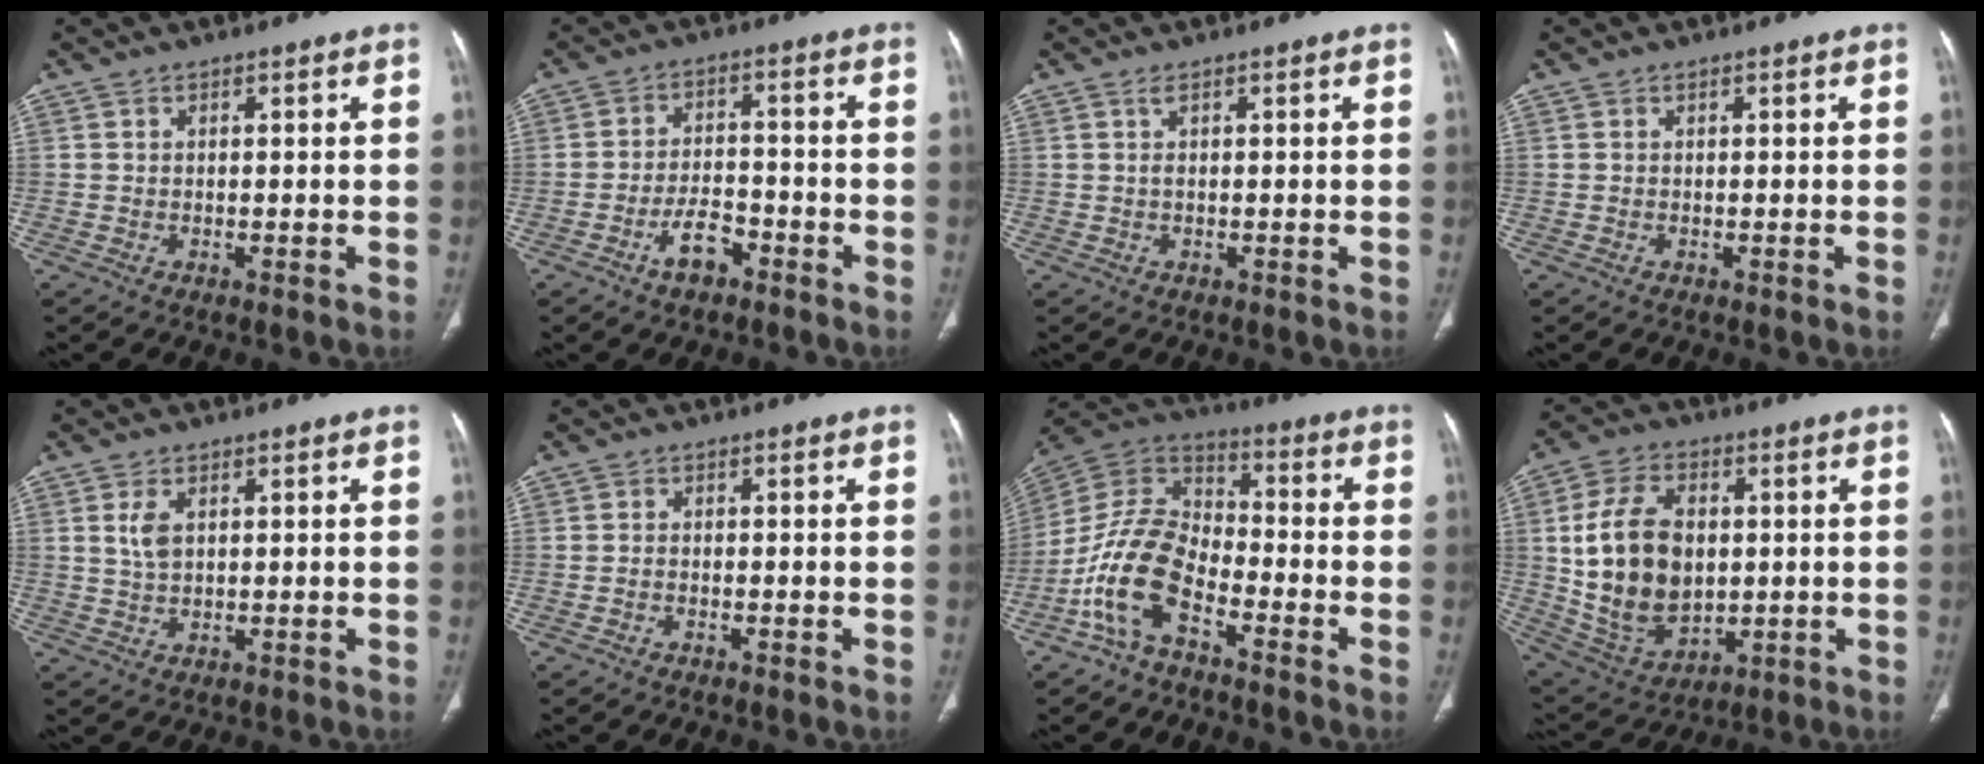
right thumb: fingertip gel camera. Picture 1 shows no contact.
{"total": 5.8, "force": [-3.5, 2.9, 3.6], "torque": [-0.054, 0.030, -0.063]}
{"total": 0.8, "force": [0.3, 0.1, 0.7], "torque": [-0.016, 0.006, 0.007]}
{"total": 0.0}
{"total": 3.4, "force": [1.1, 1.9, 2.7], "torque": [-0.056, -0.003, 0.025]}
{"total": 0.7, "force": [-0.4, 0.4, 0.4], "torque": [-0.002, 0.004, -0.012]}
{"total": 13.2, "force": [-6.6, 6.8, 9.2], "torque": [-0.175, 0.061, -0.141]}
{"total": 18.6, "force": [1.2, 12.5, 13.7], "torque": [-0.233, -0.007, 0.040]}